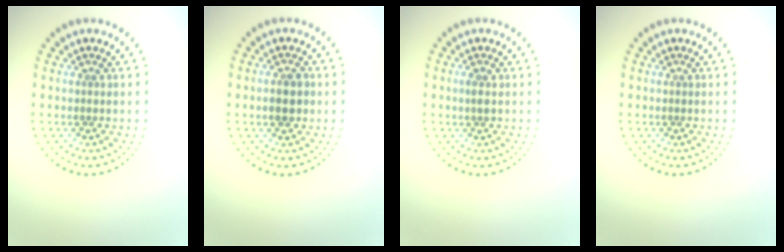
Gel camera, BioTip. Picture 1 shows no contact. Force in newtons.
{"total": 2.2, "press": 2.2, "slide": 0.0}
{"total": 0.9, "press": 0.8, "slide": 0.3}
{"total": 0.0}